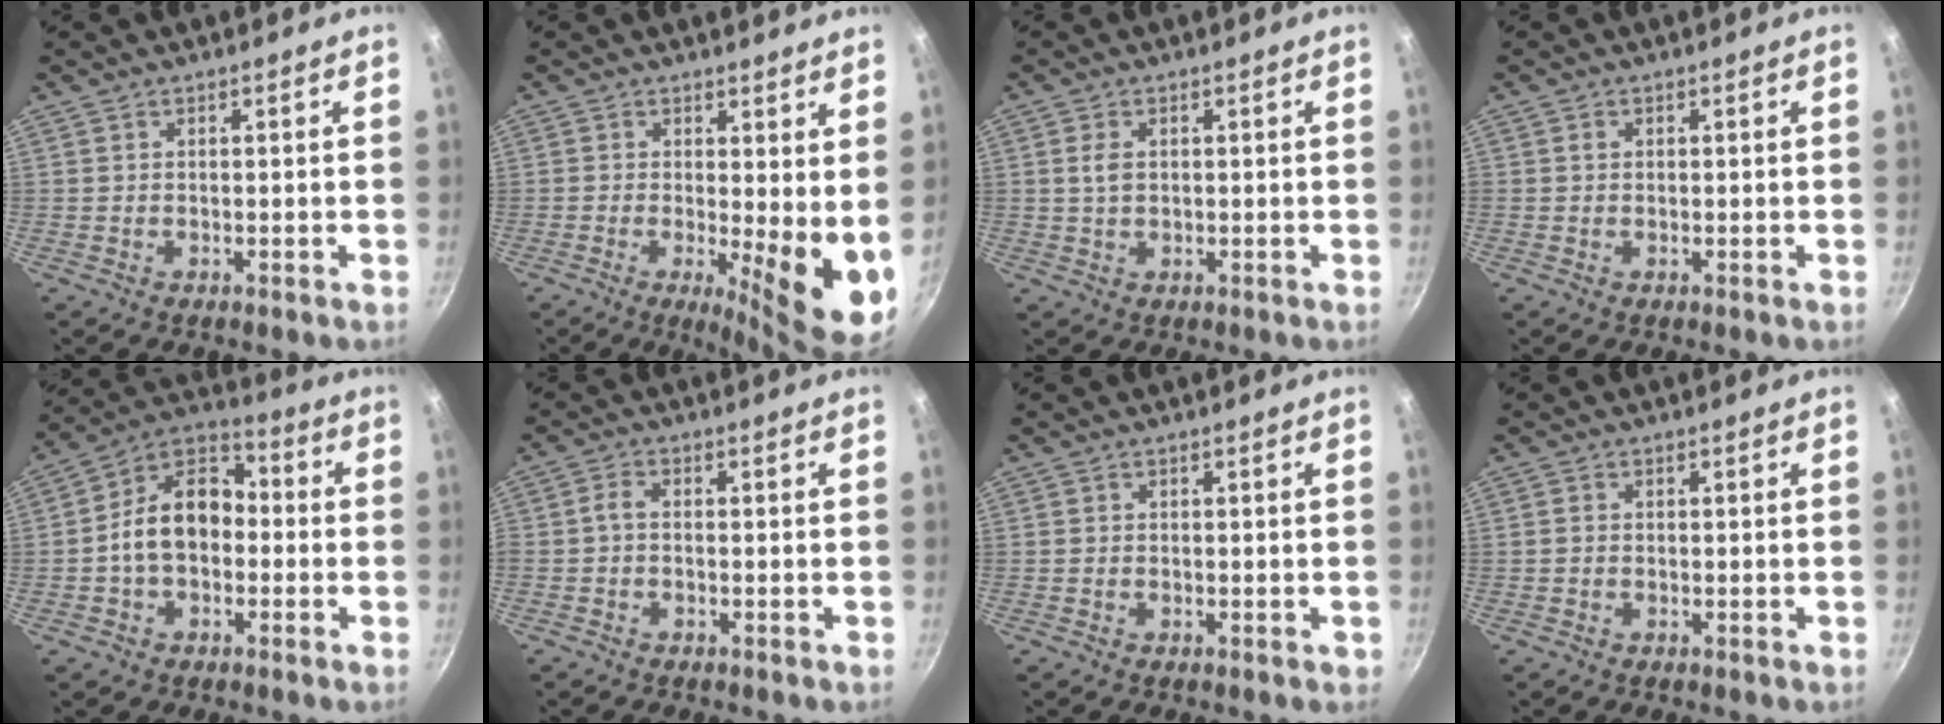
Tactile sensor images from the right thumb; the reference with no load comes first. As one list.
[{"total": 10.7, "force": [0.0, 3.1, 10.2], "torque": [-0.120, -0.028, 0.003]}, {"total": 2.8, "force": [0.5, 1.8, 2.0], "torque": [-0.037, 0.001, 0.010]}, {"total": 0.8, "force": [0.2, 0.6, 0.5], "torque": [-0.009, 0.004, 0.000]}, {"total": 13.0, "force": [-1.4, 9.2, 9.1], "torque": [-0.114, 0.048, -0.046]}, {"total": 2.4, "force": [-0.6, 0.8, 2.1], "torque": [-0.059, 0.011, -0.020]}, {"total": 0.6, "force": [-0.2, 0.4, 0.3], "torque": [-0.001, 0.000, -0.005]}, {"total": 0.7, "force": [-0.2, 0.6, 0.3], "torque": [-0.005, 0.002, -0.006]}]